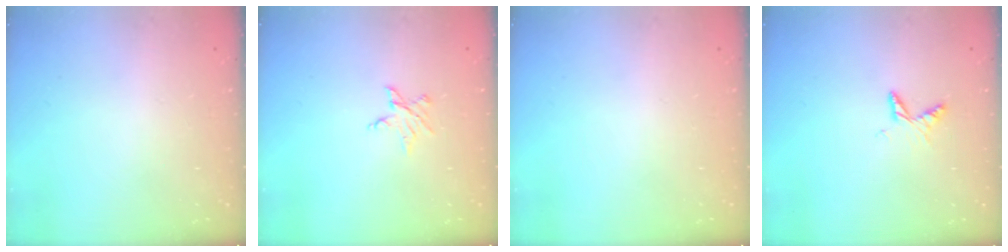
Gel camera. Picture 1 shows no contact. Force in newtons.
{"total": 4.1, "press": 4.1, "slide": 0.4}
{"total": 0.0}
{"total": 5.5, "press": 5.5, "slide": 0.6}